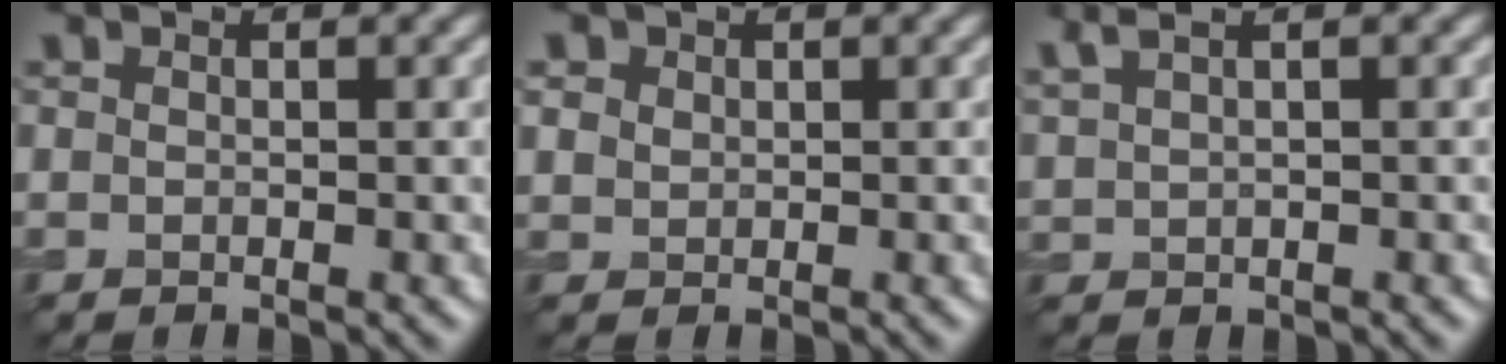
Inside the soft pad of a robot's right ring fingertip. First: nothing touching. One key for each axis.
{"total": 2.2, "fx": 1.1, "fy": 1.7, "fz": 0.8, "tx": -0.023, "ty": 0.003, "tz": 0.024}
{"total": 2.9, "fx": 2.1, "fy": 1.0, "fz": 1.8, "tx": -0.045, "ty": 0.016, "tz": 0.041}